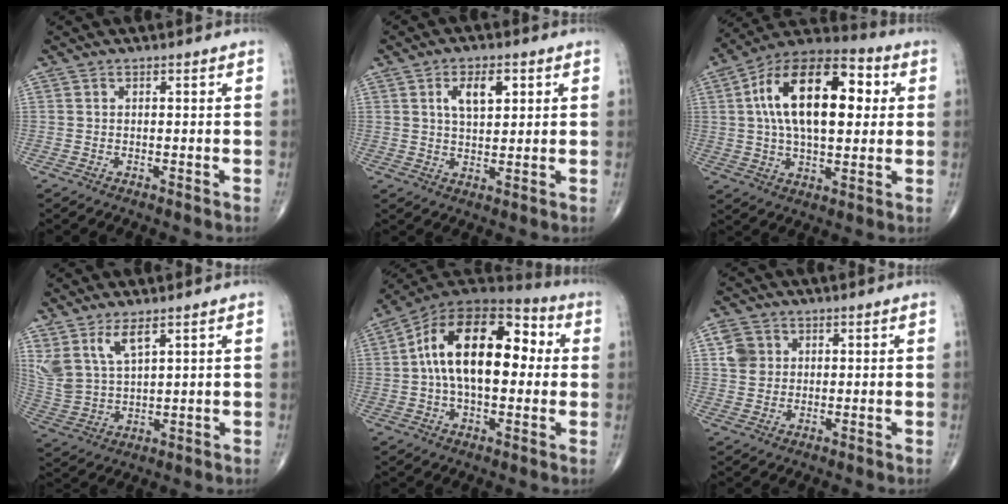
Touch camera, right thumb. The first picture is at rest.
{"total": 6.5, "force": [2.3, 3.3, 5.1], "torque": [-0.076, -0.008, 0.042]}
{"total": 21.9, "force": [4.1, 11.3, 18.3], "torque": [-0.289, 0.021, 0.058]}
{"total": 9.0, "force": [5.4, 3.6, 6.1], "torque": [-0.129, -0.024, 0.124]}
{"total": 20.7, "force": [2.1, 11.4, 17.2], "torque": [-0.268, 0.038, 0.023]}
{"total": 4.7, "force": [1.3, 4.1, 1.9], "torque": [-0.019, 0.000, 0.024]}